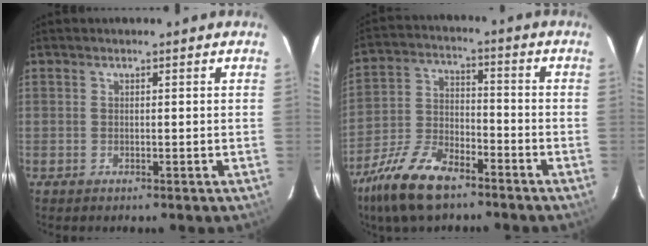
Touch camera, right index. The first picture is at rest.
{"total": 14.1, "force": [-10.1, 5.8, 8.1], "torque": [-0.189, -0.010, -0.193]}